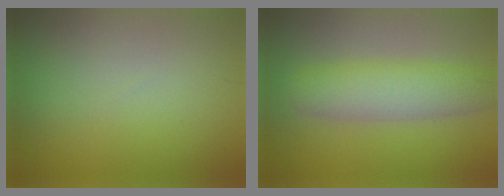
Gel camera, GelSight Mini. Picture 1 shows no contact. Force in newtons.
{"total": 5.3, "press": 5.3, "slide": 0.2}